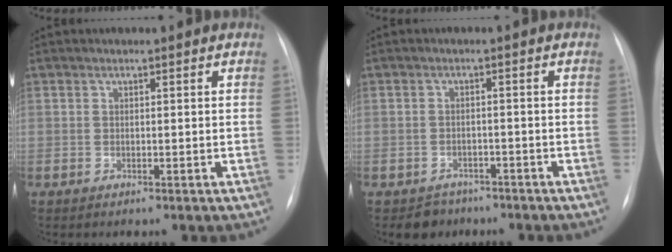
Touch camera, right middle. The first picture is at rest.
{"total": 3.4, "force": [-2.4, 2.3, -0.2], "torque": [0.001, 0.011, -0.033]}